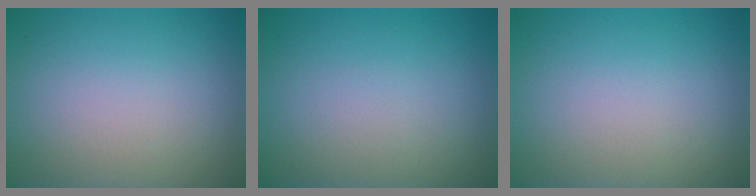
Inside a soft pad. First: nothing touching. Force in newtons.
{"total": 0.0}
{"total": 0.0}